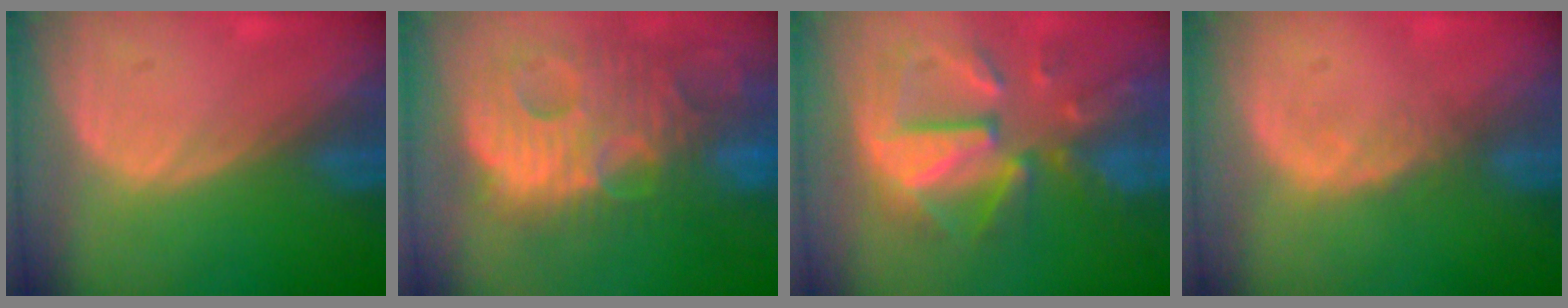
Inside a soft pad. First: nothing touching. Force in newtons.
{"total": 14.5, "press": 12.5, "slide": 7.3}
{"total": 11.9, "press": 10.4, "slide": 5.8}
{"total": 1.4, "press": 1.4, "slide": 0.2}